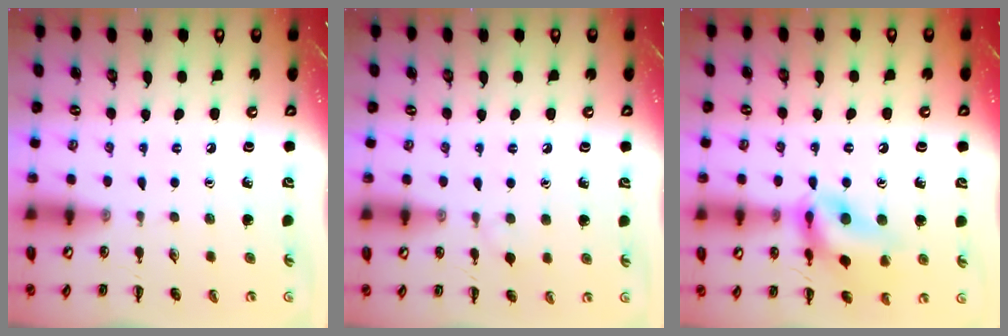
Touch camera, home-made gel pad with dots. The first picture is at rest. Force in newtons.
{"total": 3.9, "press": 3.6, "slide": 1.6}
{"total": 13.1, "press": 13.0, "slide": 1.8}